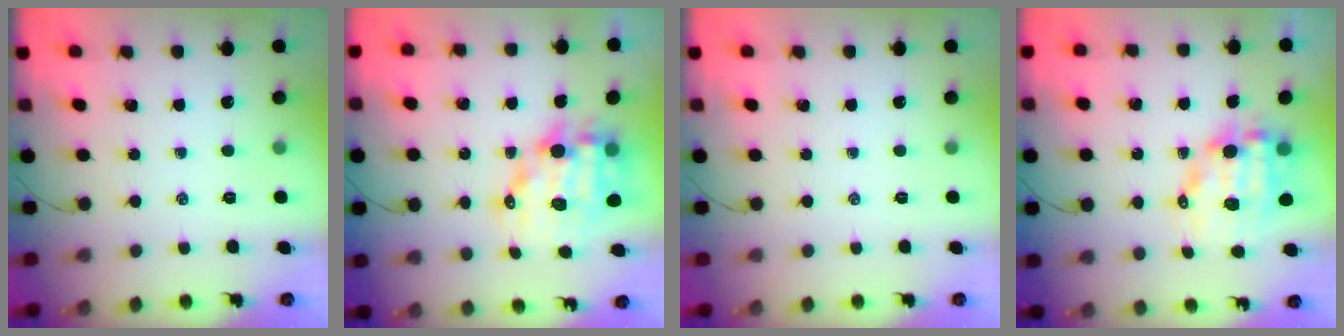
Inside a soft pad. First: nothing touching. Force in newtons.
{"total": 13.6, "press": 13.2, "slide": 3.3}
{"total": 0.0}
{"total": 10.6, "press": 10.2, "slide": 2.8}